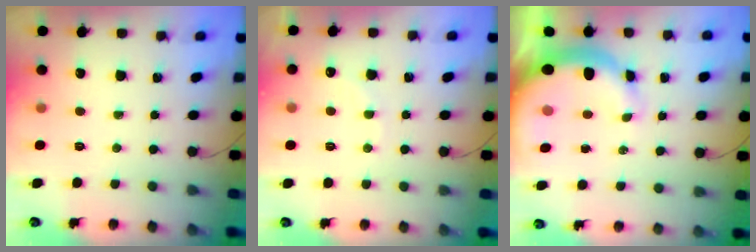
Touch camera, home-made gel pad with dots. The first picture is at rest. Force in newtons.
{"total": 5.3, "press": 5.2, "slide": 1.0}
{"total": 10.6, "press": 10.3, "slide": 2.3}